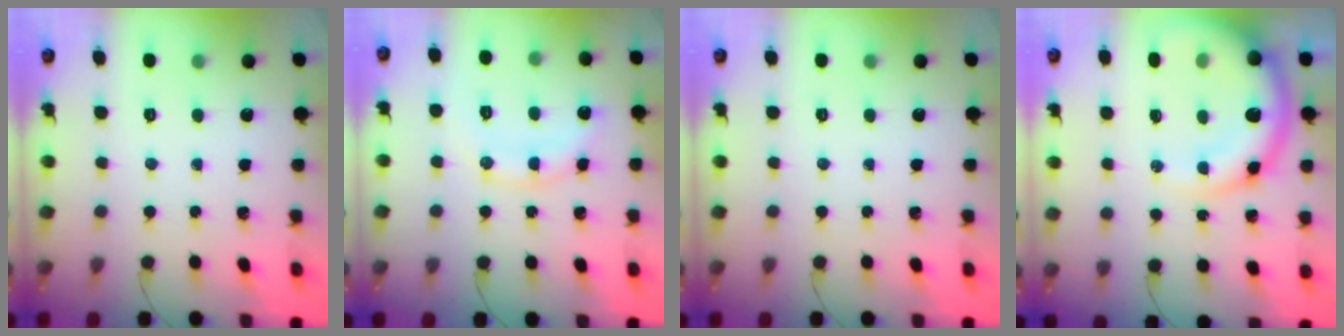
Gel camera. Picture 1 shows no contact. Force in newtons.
{"total": 11.4, "press": 11.4, "slide": 0.4}
{"total": 0.0}
{"total": 16.0, "press": 15.5, "slide": 3.8}